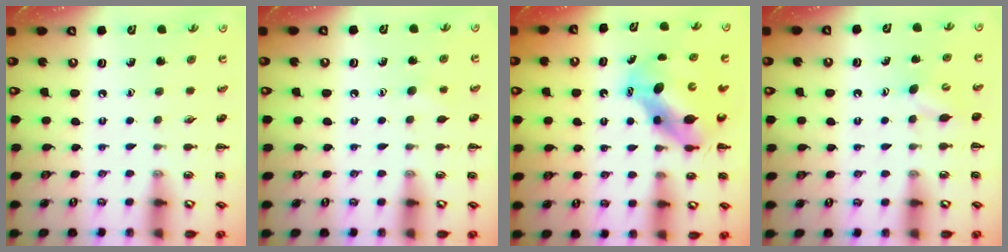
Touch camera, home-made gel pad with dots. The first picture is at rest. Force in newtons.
{"total": 3.9, "press": 3.7, "slide": 1.1}
{"total": 6.7, "press": 6.6, "slide": 1.2}
{"total": 3.5, "press": 3.4, "slide": 1.0}